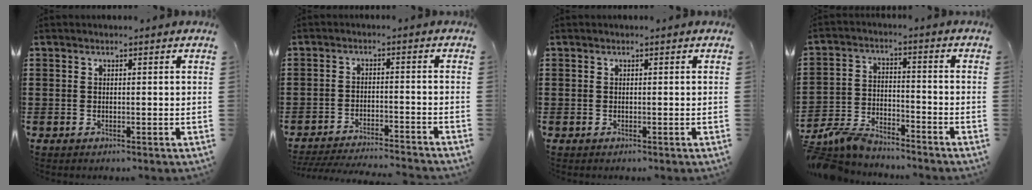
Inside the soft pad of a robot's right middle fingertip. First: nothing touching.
{"total": 4.1, "force": [-4.0, -0.2, 0.8], "torque": [-0.022, -0.006, -0.084]}
{"total": 0.0}
{"total": 6.2, "force": [-5.9, 1.3, 1.5], "torque": [-0.050, 0.002, -0.121]}